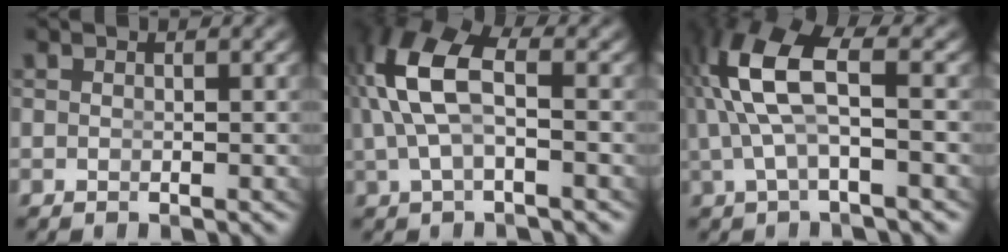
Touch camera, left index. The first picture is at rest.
{"total": 7.0, "force": [1.0, 3.7, 5.8], "torque": [-0.128, 0.000, 0.020]}
{"total": 6.7, "force": [1.0, 3.0, 5.9], "torque": [-0.144, -0.004, 0.022]}